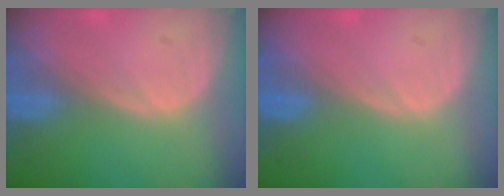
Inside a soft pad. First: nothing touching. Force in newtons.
{"total": 0.0}